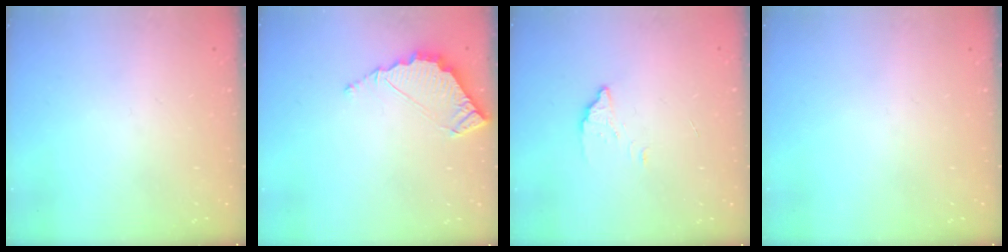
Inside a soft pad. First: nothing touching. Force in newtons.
{"total": 5.3, "press": 5.3, "slide": 0.2}
{"total": 2.7, "press": 2.7, "slide": 0.2}
{"total": 0.0}